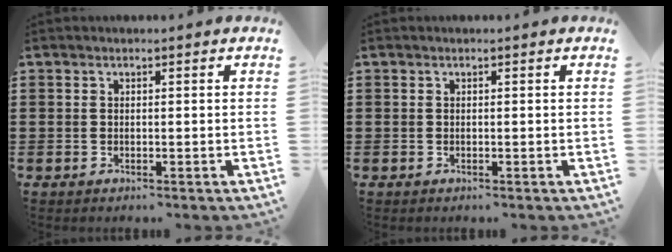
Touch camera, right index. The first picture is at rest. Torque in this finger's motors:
{"motor_torque": [-0.21, 0.21, 0.00, 0.00]}